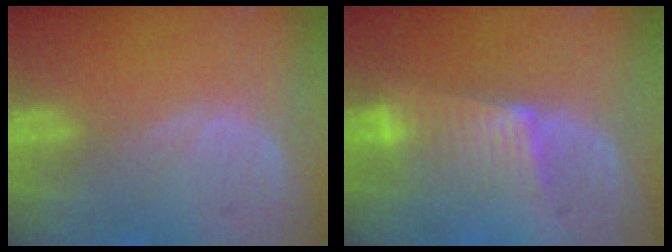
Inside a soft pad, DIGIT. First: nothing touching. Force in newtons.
{"total": 6.3, "press": 5.6, "slide": 3.0}